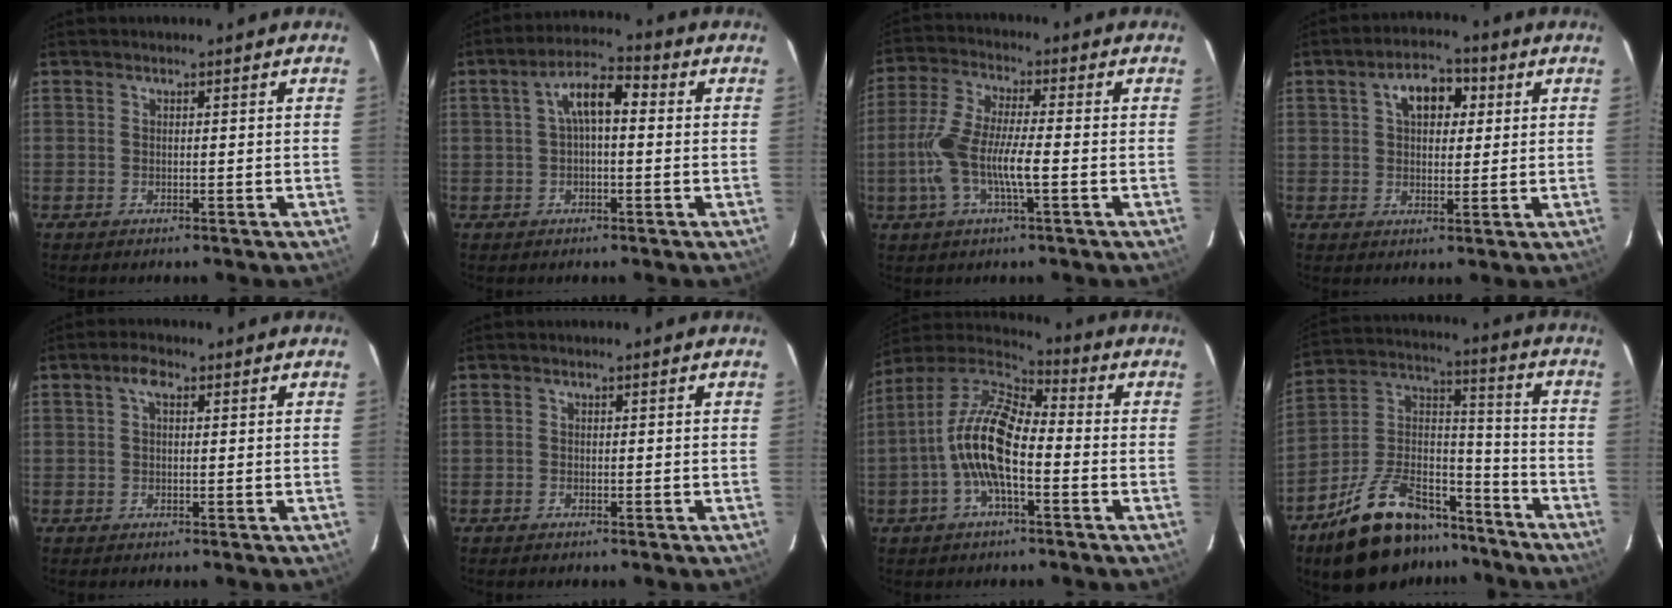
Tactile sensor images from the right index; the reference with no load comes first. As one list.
[{"total": 6.8, "force": [0.8, 2.6, 6.2], "torque": [-0.115, 0.024, 0.013]}, {"total": 11.5, "force": [-2.6, 2.3, 10.9], "torque": [-0.233, -0.002, -0.050]}, {"total": 7.4, "force": [2.5, 4.4, 5.4], "torque": [-0.088, 0.028, 0.042]}, {"total": 2.5, "force": [0.9, 1.2, 2.0], "torque": [-0.037, 0.010, 0.013]}, {"total": 0.6, "force": [-0.5, 0.3, 0.0], "torque": [-0.001, 0.002, -0.009]}, {"total": 13.6, "force": [-3.0, 5.1, 12.2], "torque": [-0.245, 0.009, -0.065]}, {"total": 21.7, "force": [-15.3, 10.3, 11.3], "torque": [-0.221, 0.045, -0.237]}]